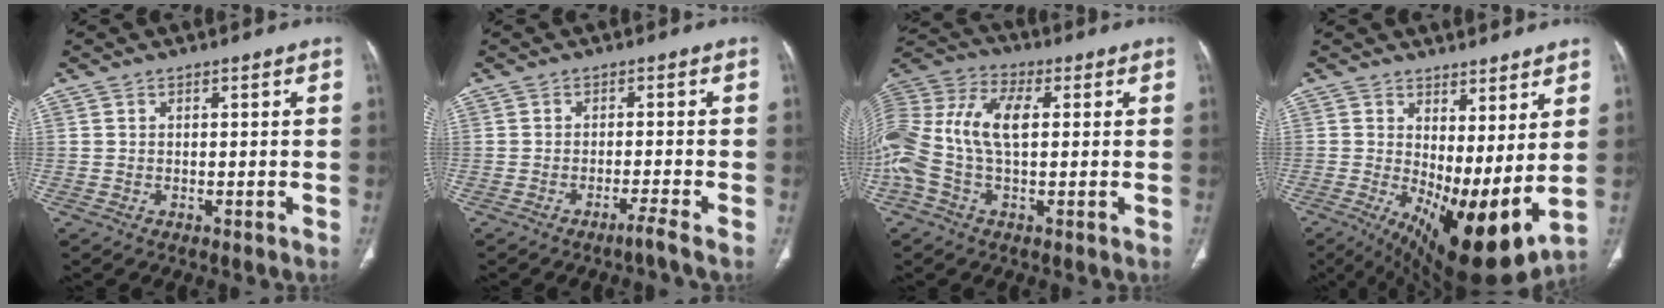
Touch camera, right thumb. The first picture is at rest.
{"total": 2.1, "force": [-1.6, -0.8, 1.1], "torque": [-0.029, 0.008, -0.031]}
{"total": 17.3, "force": [0.9, 9.0, 14.8], "torque": [-0.347, 0.031, 0.012]}
{"total": 14.8, "force": [1.7, 5.6, 13.6], "torque": [-0.226, -0.033, 0.047]}